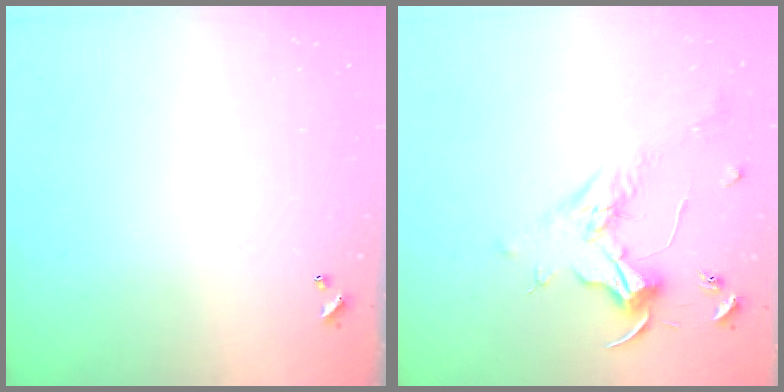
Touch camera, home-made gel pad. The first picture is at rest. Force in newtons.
{"total": 1.9, "press": 1.7, "slide": 0.7}